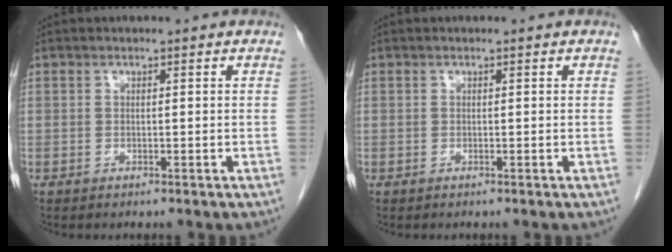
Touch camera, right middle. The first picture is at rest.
{"total": 0.0}